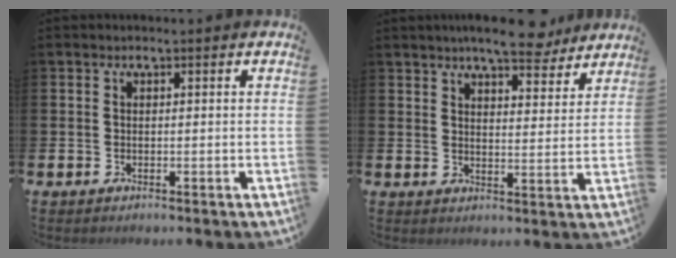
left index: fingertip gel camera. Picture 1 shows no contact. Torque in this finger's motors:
{"motor_torque": [1.17, -0.97, 0.21, 0.21]}